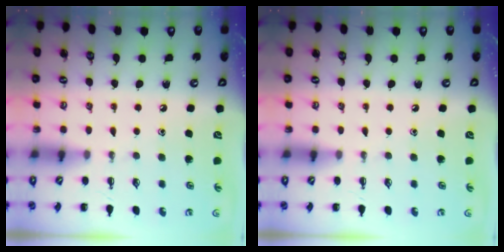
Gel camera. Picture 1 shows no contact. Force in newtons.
{"total": 0.0}